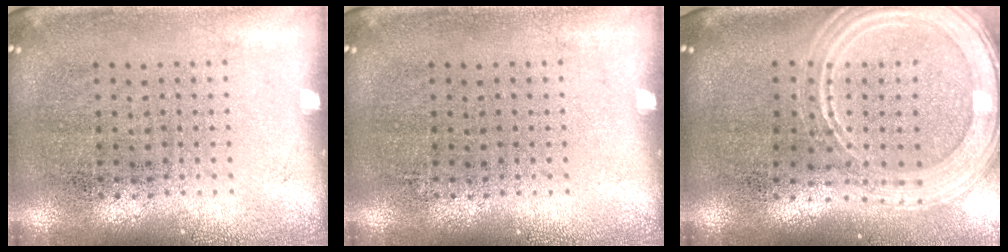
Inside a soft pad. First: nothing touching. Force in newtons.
{"total": 0.0}
{"total": 2.4, "press": 2.0, "slide": 1.3}